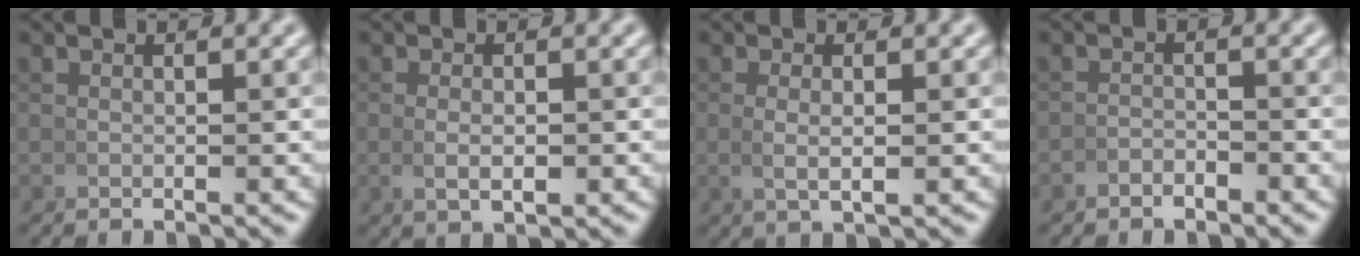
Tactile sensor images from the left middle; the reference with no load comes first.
{"total": 1.8, "force": [-0.2, 0.7, 1.6], "torque": [-0.034, -0.007, 0.004]}
{"total": 1.8, "force": [0.1, 0.4, 1.8], "torque": [-0.038, -0.007, 0.010]}
{"total": 1.8, "force": [-1.8, 0.5, 0.1], "torque": [0.004, -0.002, -0.034]}